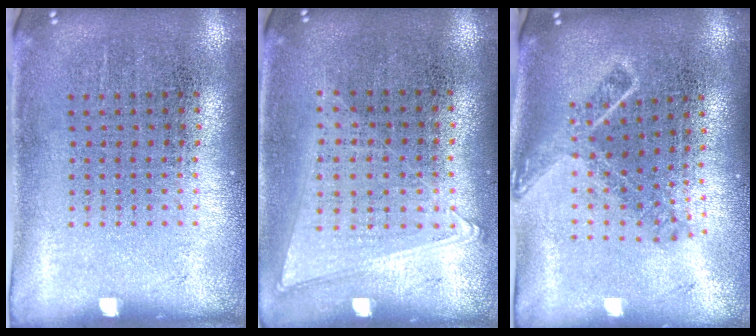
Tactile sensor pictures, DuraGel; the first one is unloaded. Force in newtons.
{"total": 1.0, "press": 0.9, "slide": 0.4}
{"total": 1.7, "press": 1.3, "slide": 1.1}